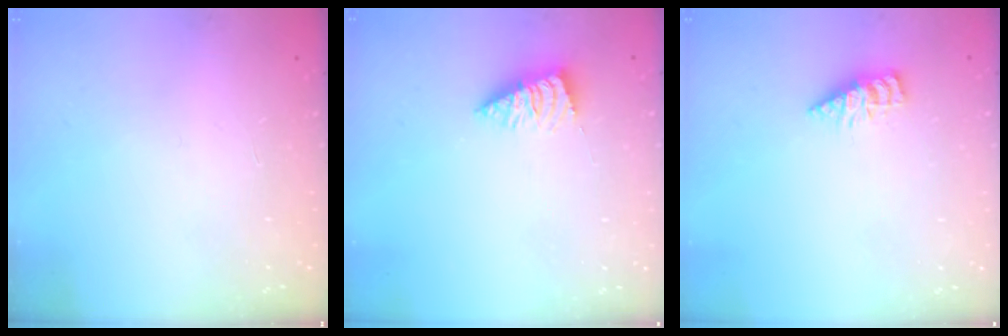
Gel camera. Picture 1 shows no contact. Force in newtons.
{"total": 1.9, "press": 1.9, "slide": 0.2}
{"total": 2.9, "press": 2.8, "slide": 0.4}